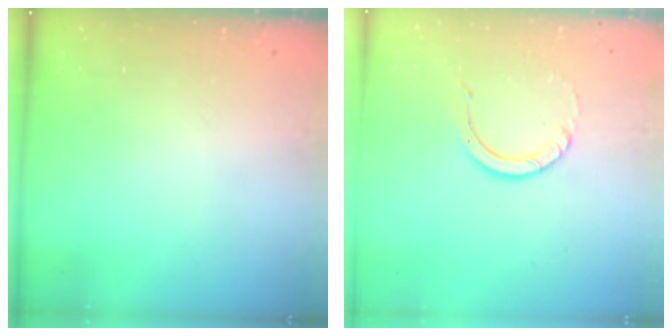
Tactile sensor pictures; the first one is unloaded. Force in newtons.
{"total": 4.0, "press": 4.0, "slide": 0.3}